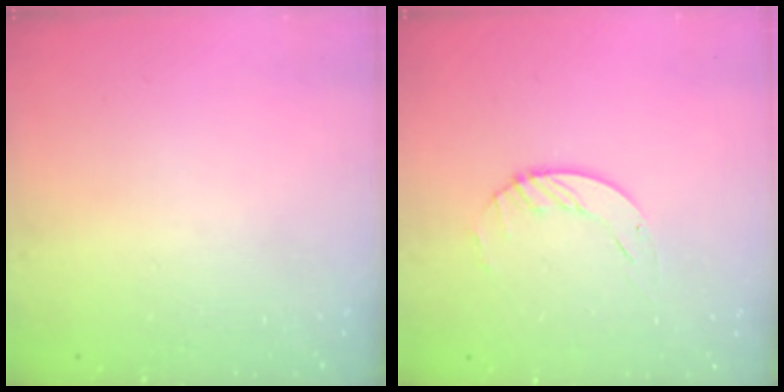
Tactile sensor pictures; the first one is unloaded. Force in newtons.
{"total": 2.3, "press": 2.3, "slide": 0.3}